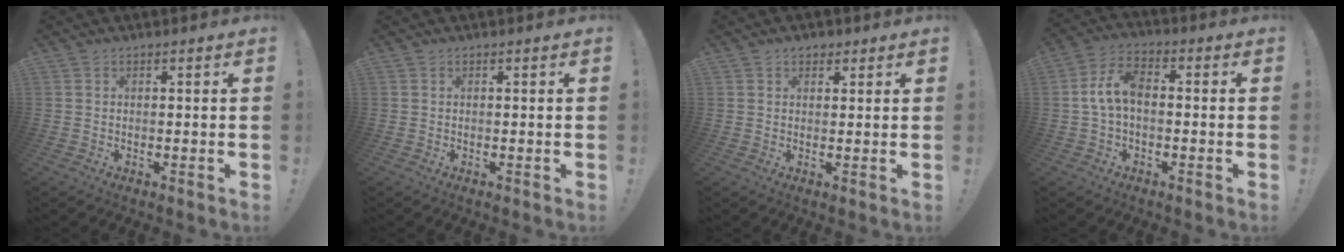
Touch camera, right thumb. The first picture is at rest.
{"total": 0.0}
{"total": 2.5, "force": [1.4, 1.9, 1.0], "torque": [-0.003, -0.004, 0.023]}
{"total": 8.7, "force": [-0.5, 5.0, 7.1], "torque": [-0.141, 0.010, -0.005]}